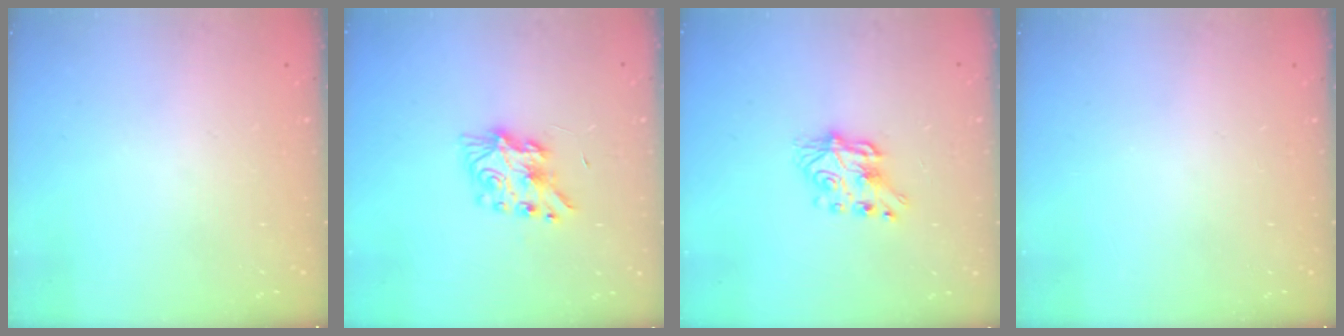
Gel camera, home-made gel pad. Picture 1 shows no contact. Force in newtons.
{"total": 7.9, "press": 7.9, "slide": 0.7}
{"total": 7.0, "press": 7.0, "slide": 0.2}
{"total": 0.0}